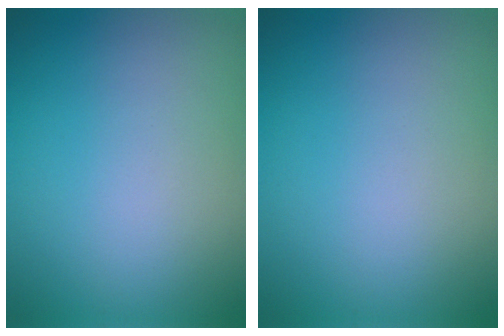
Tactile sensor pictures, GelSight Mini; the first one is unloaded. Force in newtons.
{"total": 0.0}